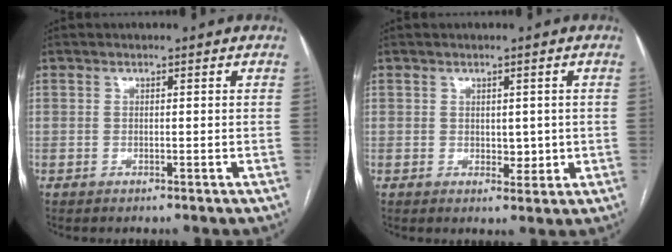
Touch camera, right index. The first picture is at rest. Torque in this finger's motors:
{"motor_torque": [0.79, 0.83, 0.00, 0.03]}